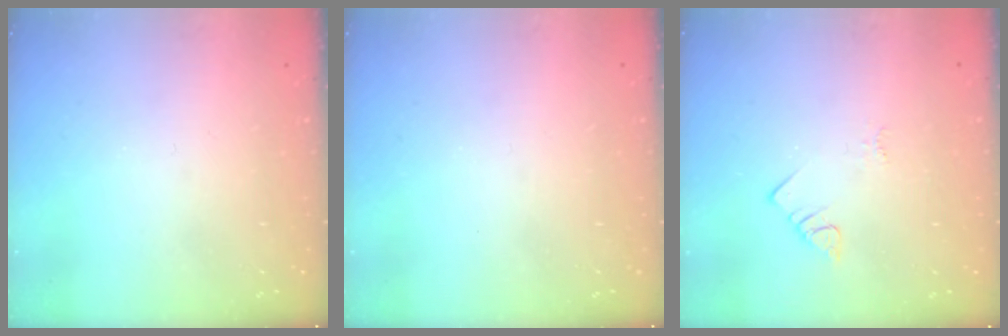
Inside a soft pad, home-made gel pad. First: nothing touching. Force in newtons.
{"total": 0.0}
{"total": 2.0, "press": 2.0, "slide": 0.4}